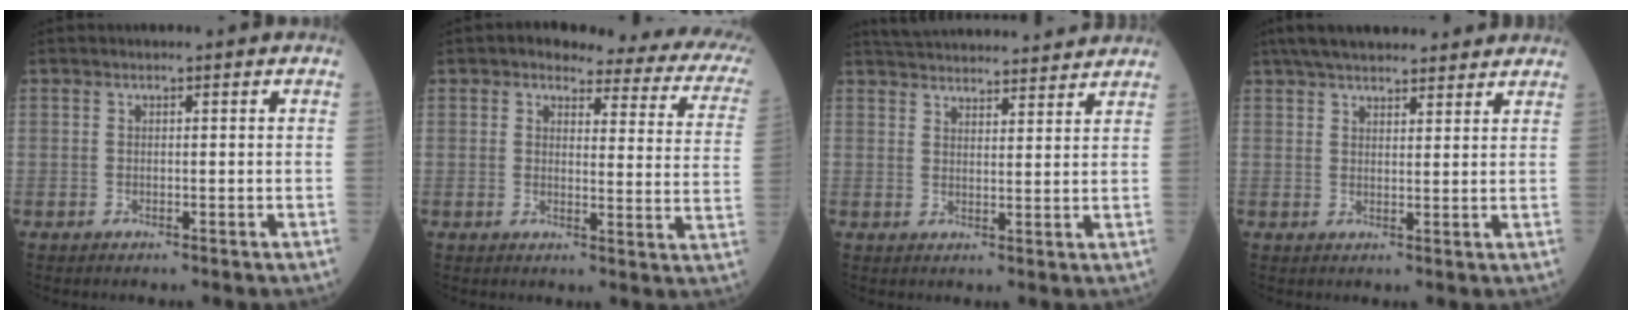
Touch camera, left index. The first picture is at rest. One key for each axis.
{"total": 16.0, "fx": 12.8, "fy": 4.7, "fz": 8.3, "tx": -0.073, "ty": -0.016, "tz": 0.121}
{"total": 16.3, "fx": 15.5, "fy": 2.1, "fz": 4.6, "tx": -0.069, "ty": 0.036, "tz": 0.221}
{"total": 14.1, "fx": 12.2, "fy": 3.3, "fz": 6.2, "tx": -0.092, "ty": 0.045, "tz": 0.177}